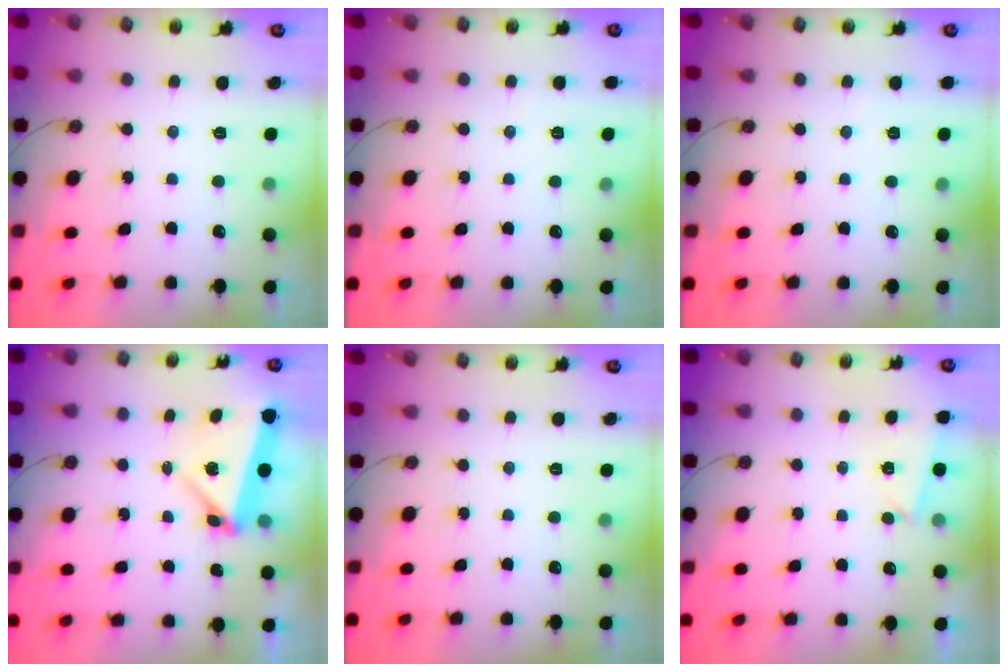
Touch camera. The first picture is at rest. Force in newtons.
{"total": 2.8, "press": 2.5, "slide": 1.1}
{"total": 1.1, "press": 0.7, "slide": 0.8}
{"total": 6.1, "press": 5.7, "slide": 2.1}
{"total": 0.0}
{"total": 2.5, "press": 1.6, "slide": 1.9}